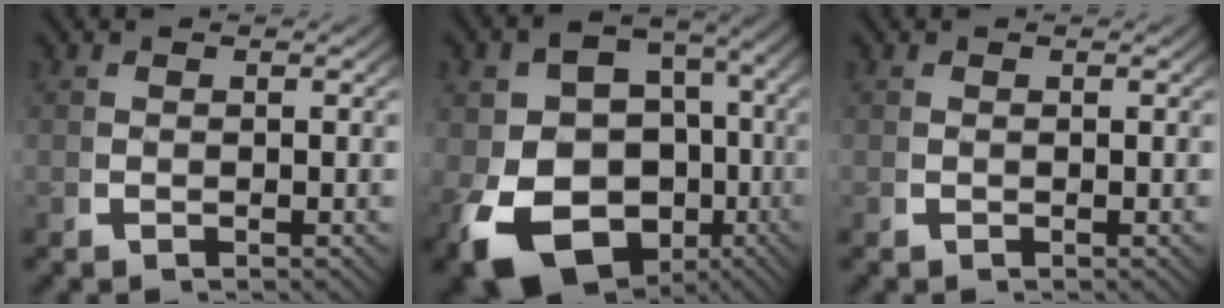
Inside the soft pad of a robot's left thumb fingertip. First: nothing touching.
{"total": 17.2, "force": [-5.1, 12.9, 10.2], "torque": [-0.229, -0.088, -0.047]}
{"total": 0.0}